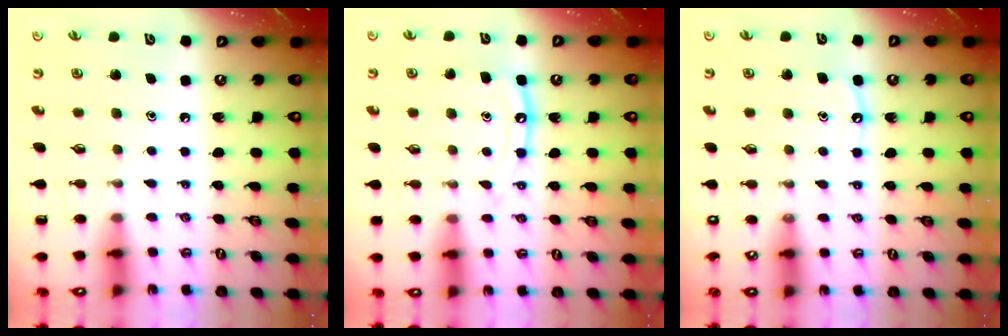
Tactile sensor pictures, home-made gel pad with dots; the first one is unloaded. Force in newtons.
{"total": 9.6, "press": 9.6, "slide": 0.8}
{"total": 4.9, "press": 4.9, "slide": 0.6}